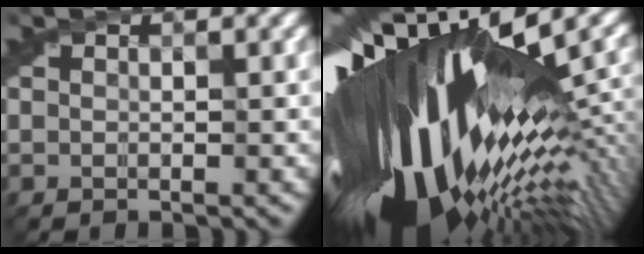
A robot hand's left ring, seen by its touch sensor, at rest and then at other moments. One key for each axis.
{"total": 20.1, "fx": 1.9, "fy": 7.3, "fz": 18.6, "tx": -0.329, "ty": -0.055, "tz": 0.046}